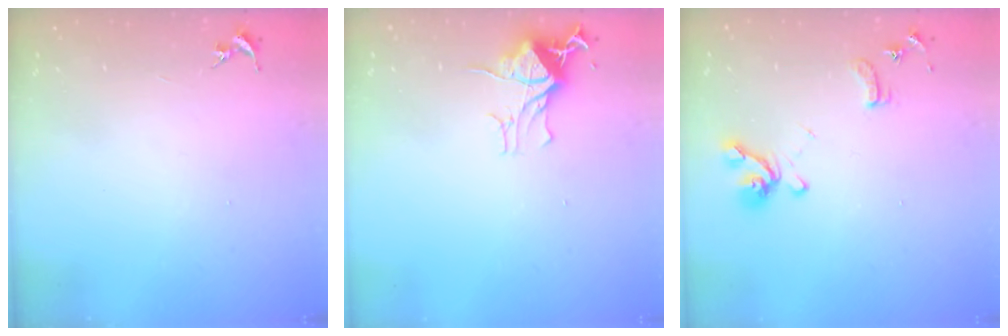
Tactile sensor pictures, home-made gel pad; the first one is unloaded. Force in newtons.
{"total": 11.3, "press": 11.3, "slide": 0.9}
{"total": 12.8, "press": 12.7, "slide": 1.4}